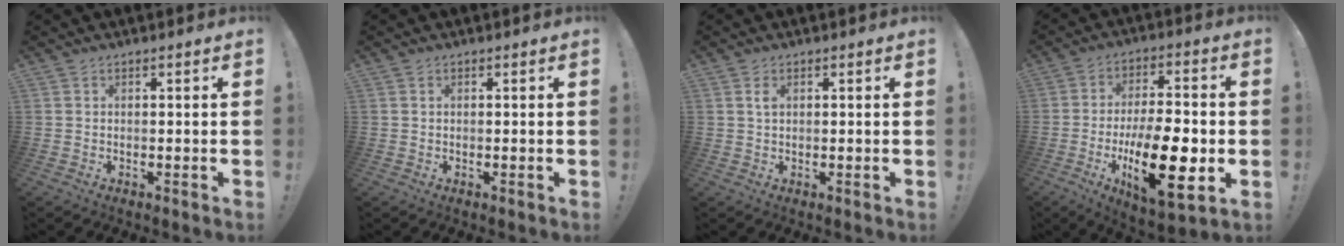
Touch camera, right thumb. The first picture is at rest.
{"total": 0.0}
{"total": 1.3, "force": [0.7, 0.5, 0.9], "torque": [-0.012, -0.002, 0.010]}
{"total": 20.3, "force": [-5.2, 8.0, 17.9], "torque": [-0.300, 0.010, -0.077]}